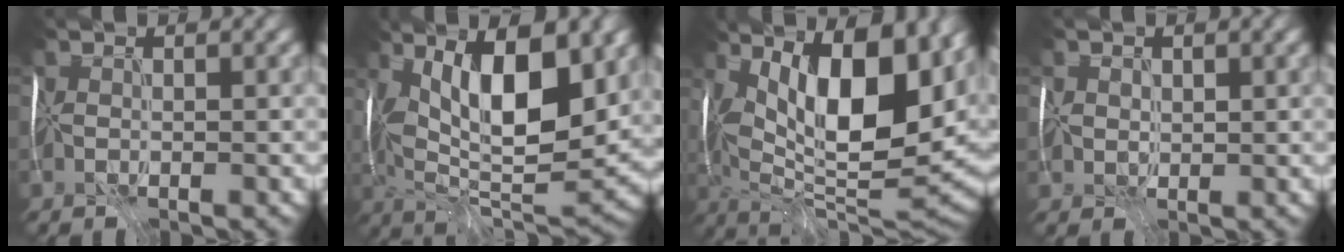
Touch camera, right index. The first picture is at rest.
{"total": 12.7, "force": [4.1, 3.9, 11.4], "torque": [-0.190, 0.005, 0.068]}
{"total": 15.5, "force": [4.9, 5.9, 13.4], "torque": [-0.213, 0.014, 0.080]}
{"total": 2.2, "force": [0.9, 1.8, 0.8], "torque": [-0.017, 0.012, 0.005]}